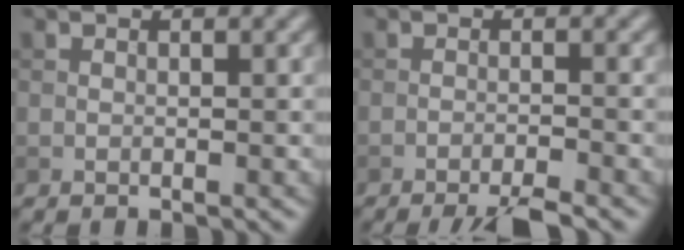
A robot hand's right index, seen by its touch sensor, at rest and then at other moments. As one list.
[{"total": 3.8, "force": [-2.9, 0.4, 2.4], "torque": [-0.036, 0.002, -0.056]}]